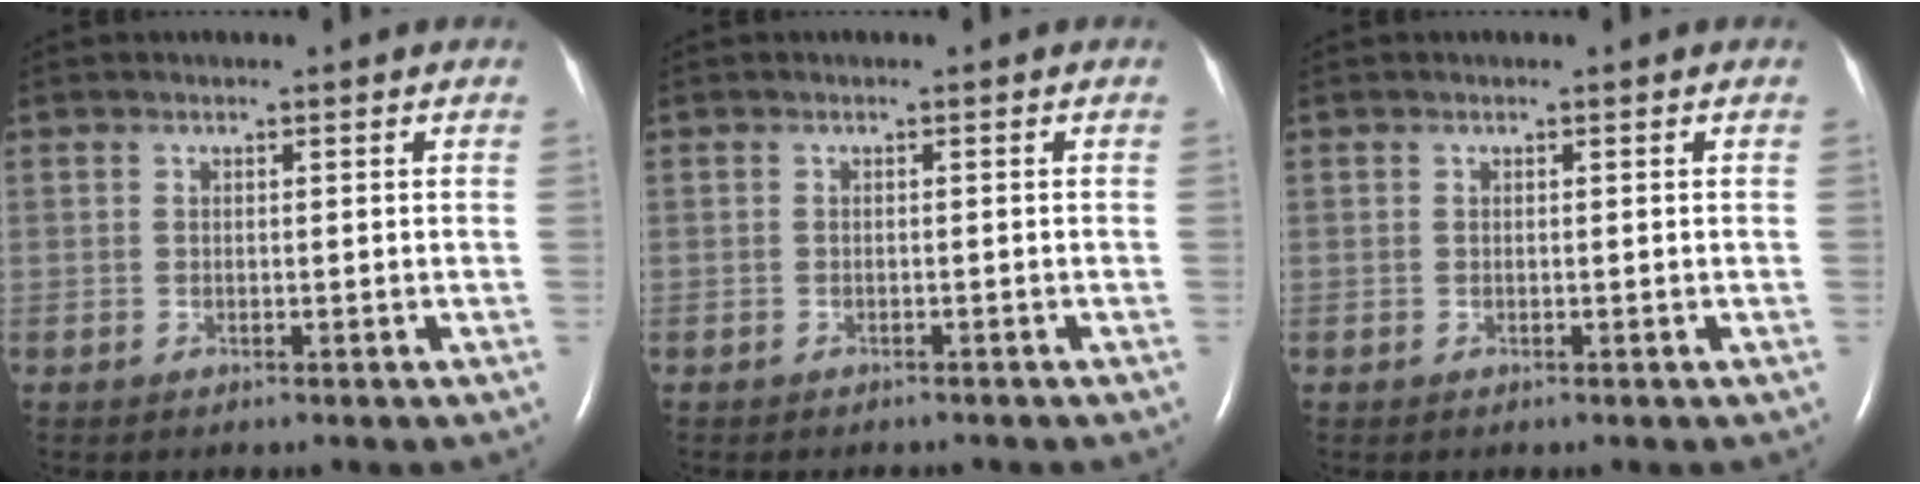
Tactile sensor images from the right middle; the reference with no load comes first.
{"total": 2.7, "force": [-2.3, 0.9, 1.0], "torque": [-0.016, -0.005, -0.022]}
{"total": 0.0}